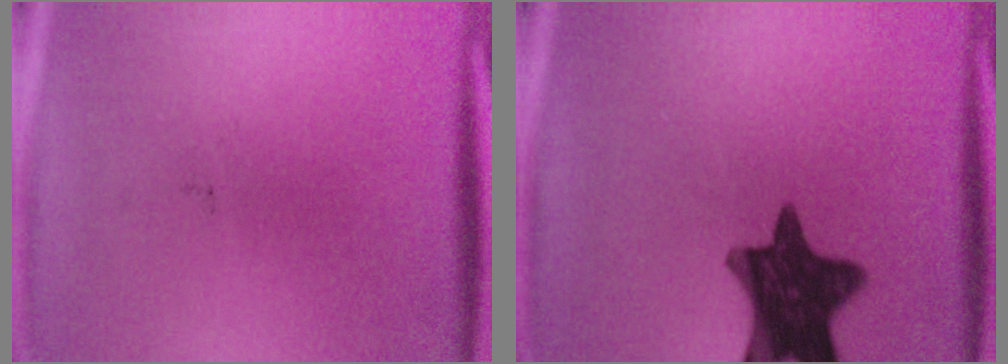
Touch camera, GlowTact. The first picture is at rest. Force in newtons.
{"total": 13.0}